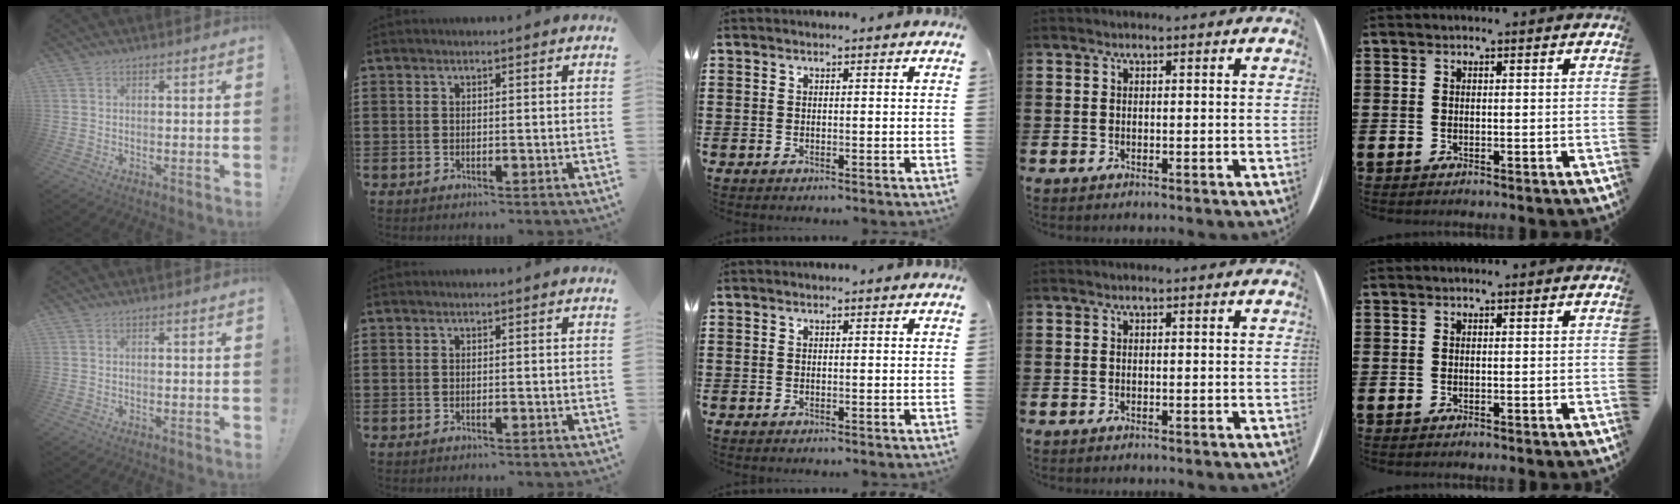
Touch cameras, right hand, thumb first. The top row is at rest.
{}